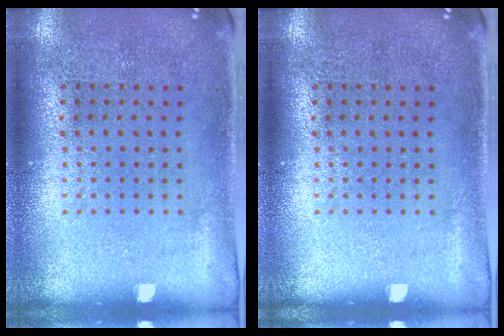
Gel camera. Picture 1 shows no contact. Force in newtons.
{"total": 0.0}